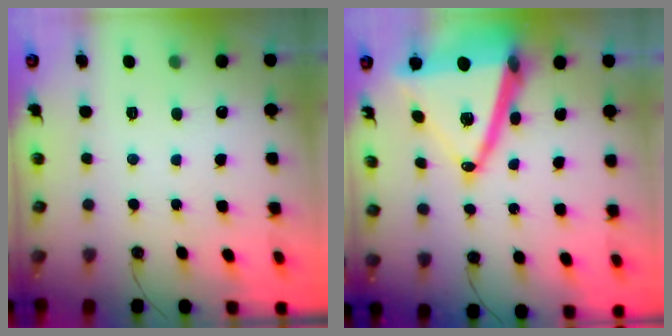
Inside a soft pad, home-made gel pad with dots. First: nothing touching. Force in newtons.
{"total": 22.0, "press": 21.7, "slide": 3.7}